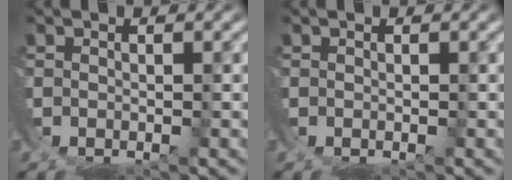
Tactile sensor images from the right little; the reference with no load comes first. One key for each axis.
{"total": 0.0}